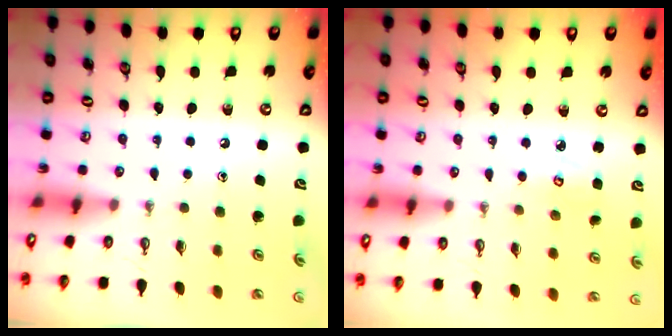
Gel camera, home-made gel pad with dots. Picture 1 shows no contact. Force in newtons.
{"total": 4.0, "press": 4.0, "slide": 0.4}